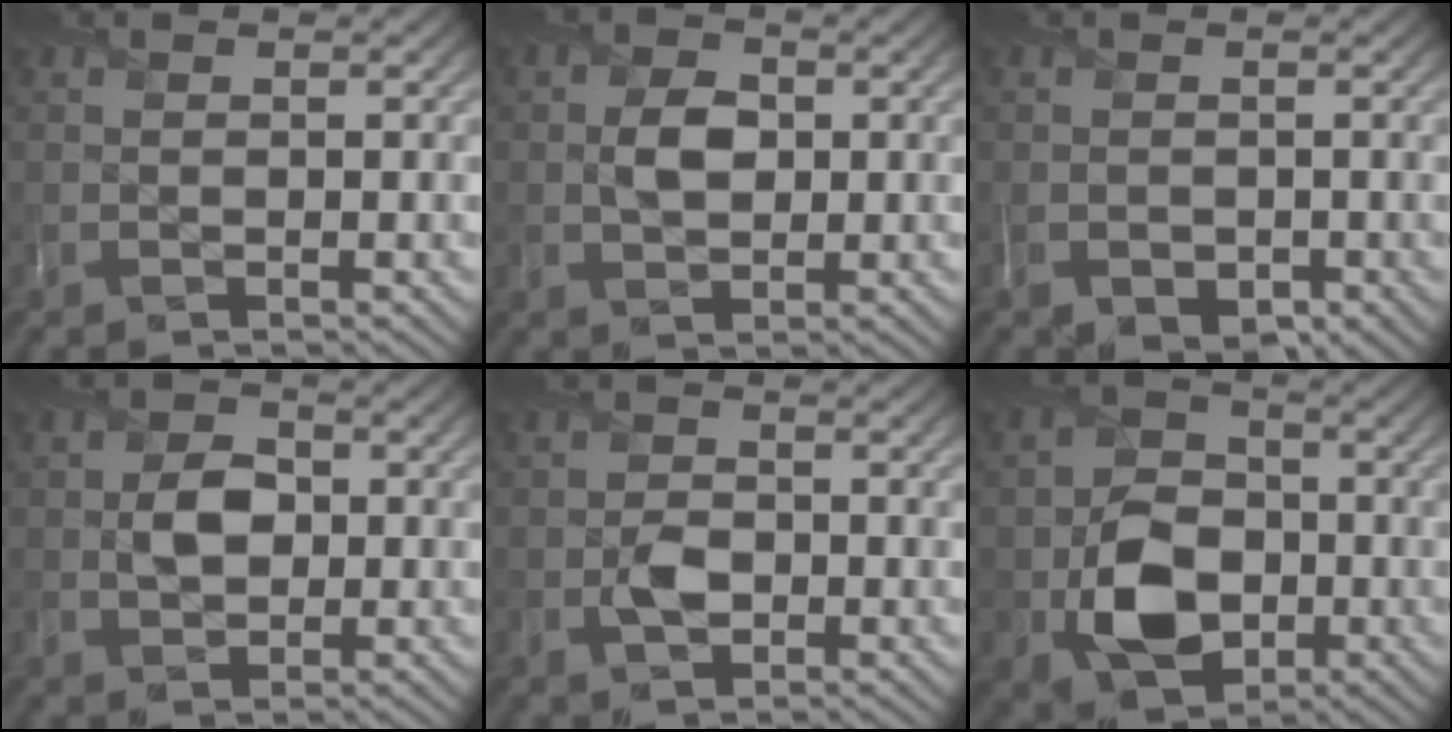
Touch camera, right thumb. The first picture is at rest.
{"total": 3.5, "force": [0.3, 2.6, 2.4], "torque": [-0.052, 0.001, 0.001]}
{"total": 2.5, "force": [-1.1, 2.0, 1.2], "torque": [-0.027, -0.015, -0.018]}
{"total": 3.9, "force": [0.0, 3.1, 2.4], "torque": [-0.050, 0.000, -0.005]}
{"total": 2.8, "force": [-0.9, 2.1, 1.6], "torque": [-0.032, -0.001, -0.017]}
{"total": 8.5, "force": [-2.3, 6.6, 4.9], "torque": [-0.095, -0.012, -0.046]}